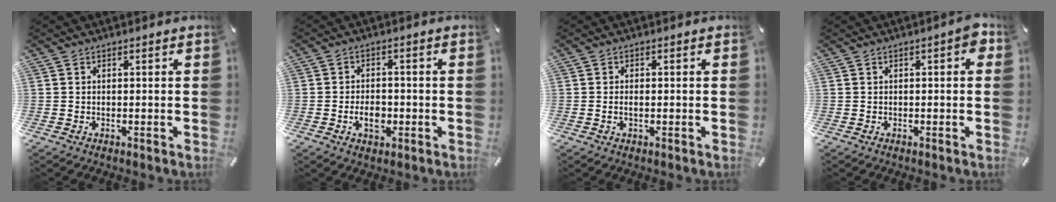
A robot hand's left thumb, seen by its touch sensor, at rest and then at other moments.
{"total": 5.2, "force": [-1.4, 3.5, 3.6], "torque": [-0.082, 0.002, -0.028]}
{"total": 1.5, "force": [-0.2, 0.7, 1.3], "torque": [-0.025, 0.001, -0.004]}
{"total": 2.9, "force": [0.2, 1.2, 2.7], "torque": [-0.034, 0.004, -0.003]}